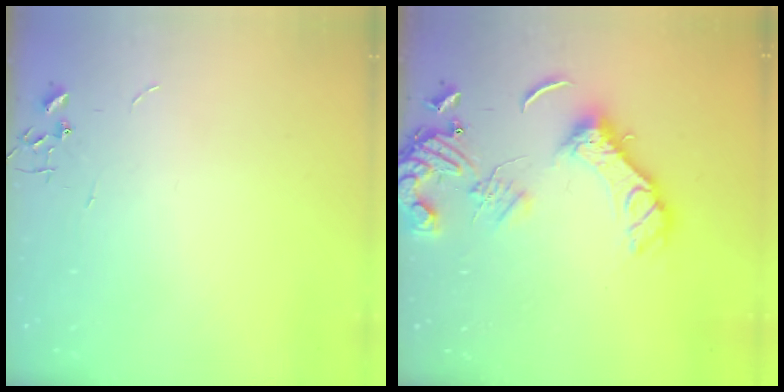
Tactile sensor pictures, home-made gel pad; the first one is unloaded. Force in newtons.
{"total": 15.8, "press": 15.7, "slide": 2.0}